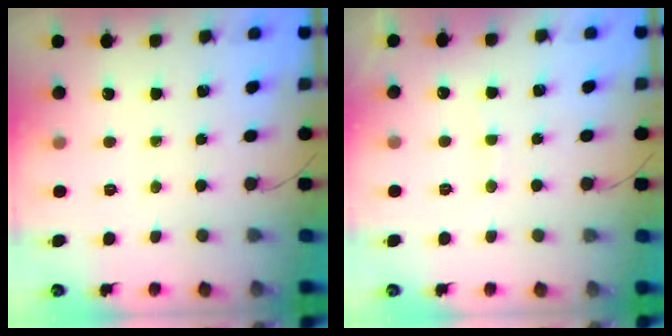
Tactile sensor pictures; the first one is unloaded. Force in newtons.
{"total": 4.8, "press": 4.8, "slide": 0.7}